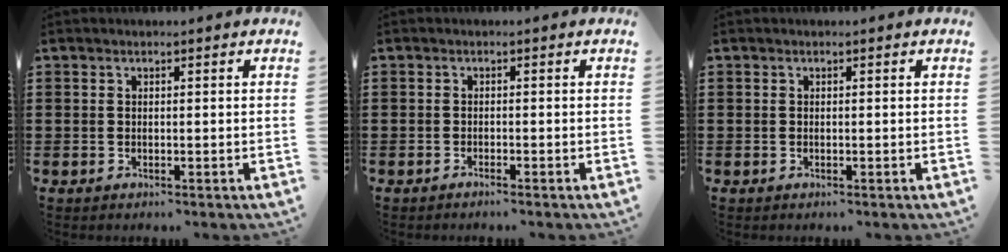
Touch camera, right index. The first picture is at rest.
{"total": 0.8, "force": [-0.8, -0.1, 0.2], "torque": [-0.006, -0.001, -0.016]}
{"total": 0.0}